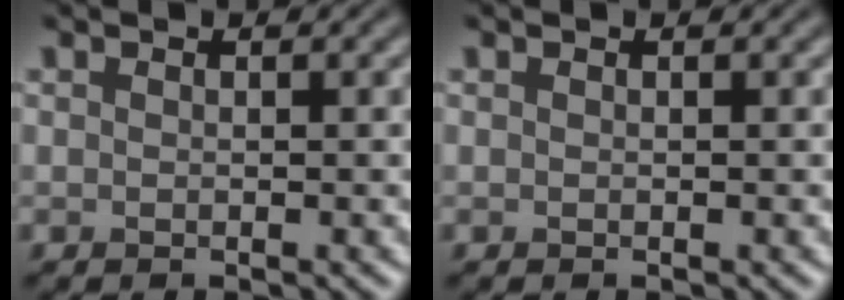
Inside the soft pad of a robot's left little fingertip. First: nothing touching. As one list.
[{"total": 0.0}]